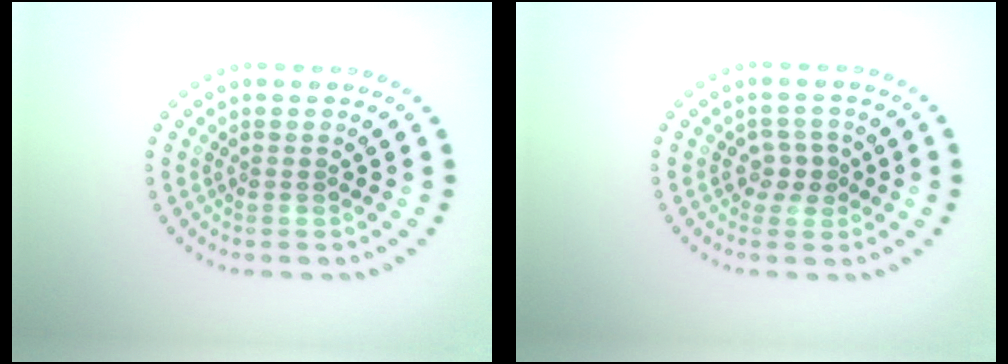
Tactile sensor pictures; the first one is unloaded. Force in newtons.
{"total": 1.9, "press": 1.7, "slide": 0.7}